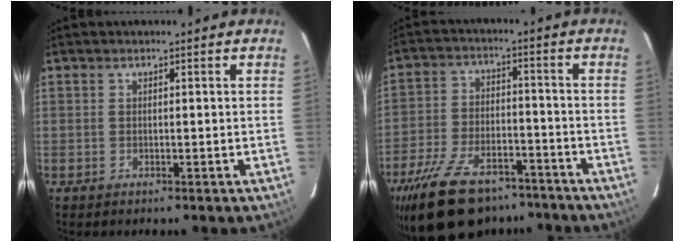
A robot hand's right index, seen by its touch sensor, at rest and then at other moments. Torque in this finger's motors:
{"motor_torque": [0.71, -0.67, 0.85, 0.11]}